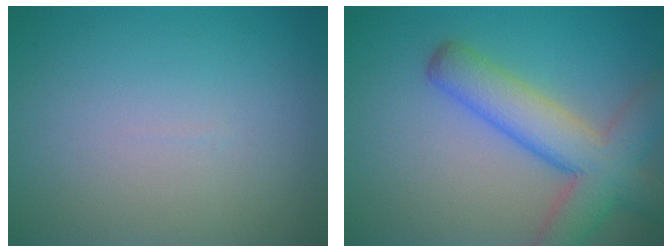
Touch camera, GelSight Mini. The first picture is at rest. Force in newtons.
{"total": 7.2, "press": 7.2, "slide": 0.3}